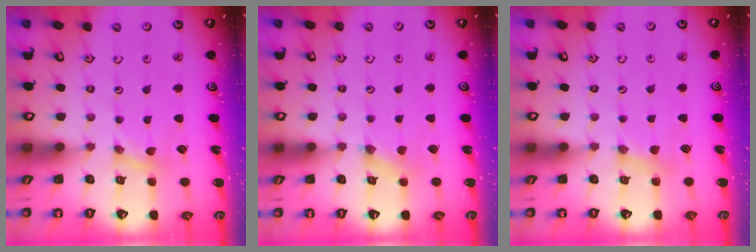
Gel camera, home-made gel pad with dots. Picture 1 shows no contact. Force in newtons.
{"total": 0.0}
{"total": 3.0, "press": 2.9, "slide": 0.4}